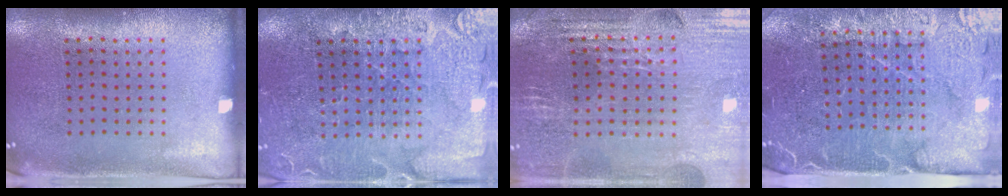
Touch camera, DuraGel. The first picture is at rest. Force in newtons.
{"total": 3.6, "press": 3.5, "slide": 1.1}
{"total": 2.9, "press": 2.9, "slide": 0.5}
{"total": 4.6, "press": 4.2, "slide": 1.9}